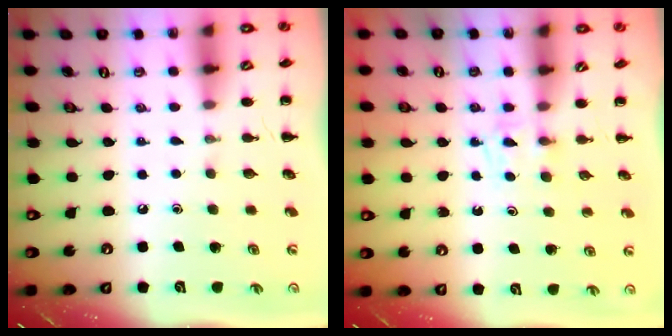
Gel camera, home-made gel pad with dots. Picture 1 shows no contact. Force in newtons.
{"total": 2.5, "press": 2.2, "slide": 1.1}